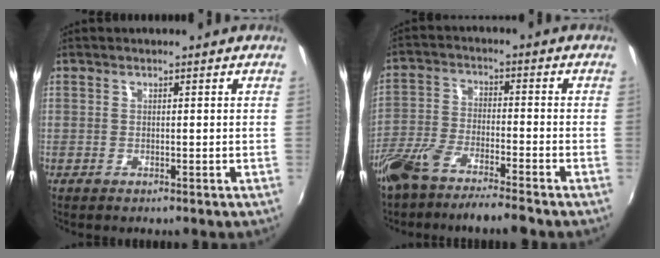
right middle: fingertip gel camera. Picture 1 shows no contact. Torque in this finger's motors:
{"motor_torque": [1.08, -1.06, 0.62, 0.21]}